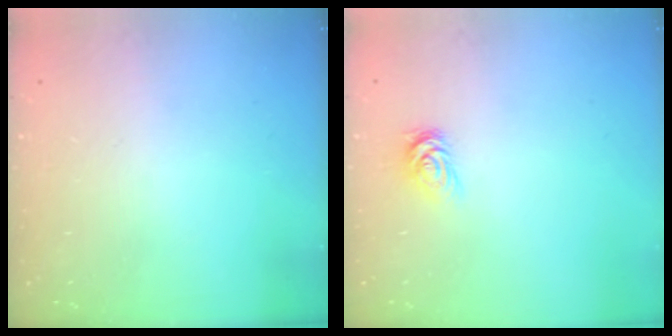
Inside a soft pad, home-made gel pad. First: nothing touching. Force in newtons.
{"total": 3.4, "press": 3.4, "slide": 0.5}